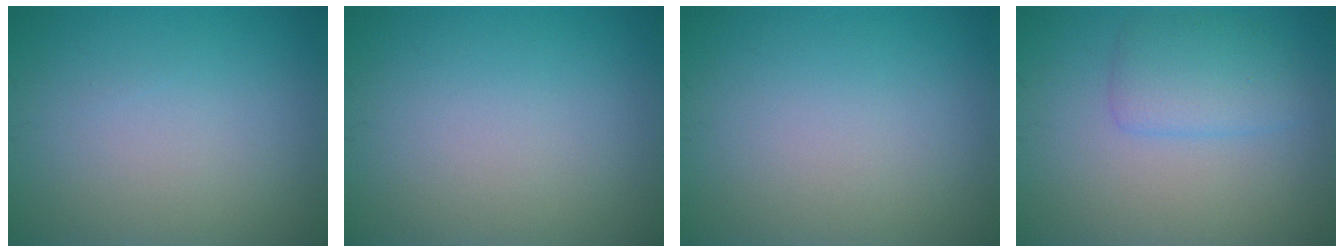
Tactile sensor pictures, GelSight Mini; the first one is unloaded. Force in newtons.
{"total": 0.0}
{"total": 0.0}
{"total": 3.0, "press": 3.0, "slide": 0.2}